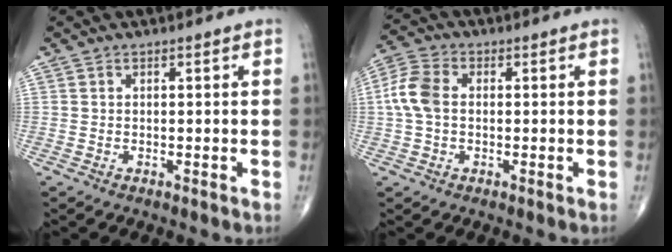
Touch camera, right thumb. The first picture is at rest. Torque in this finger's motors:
{"motor_torque": [-0.18, 0.63, 0.95, 0.12, 0.09]}